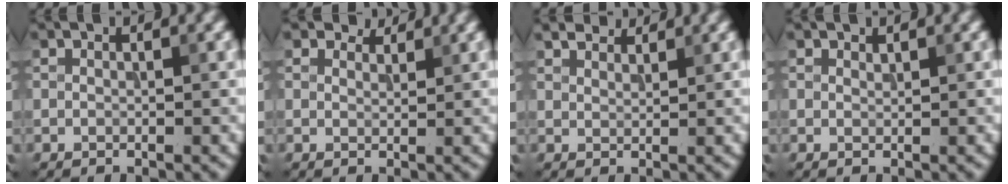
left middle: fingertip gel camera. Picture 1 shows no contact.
{"total": 2.5, "force": [2.3, 0.8, 0.6], "torque": [-0.015, 0.002, 0.029]}
{"total": 3.3, "force": [3.0, 0.9, 1.0], "torque": [-0.023, 0.005, 0.049]}
{"total": 0.5, "force": [0.5, 0.2, 0.0], "torque": [0.002, -0.002, 0.011]}